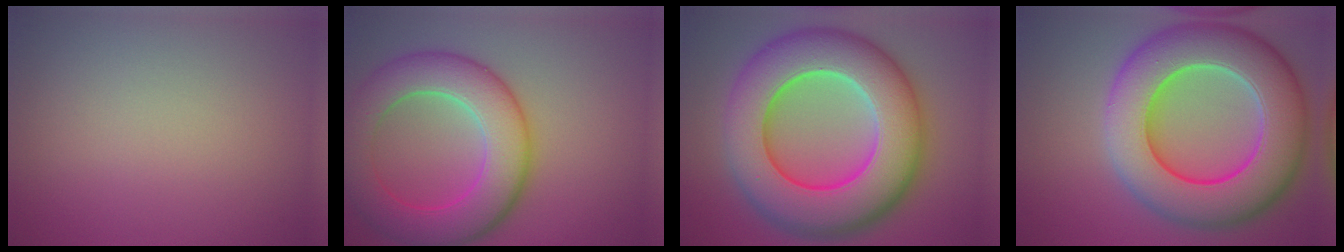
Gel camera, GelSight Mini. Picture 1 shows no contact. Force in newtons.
{"total": 8.5, "press": 8.5, "slide": 0.5}
{"total": 14.5, "press": 14.5, "slide": 0.4}
{"total": 13.2, "press": 13.1, "slide": 2.1}